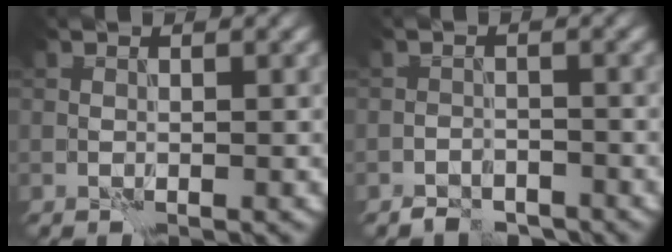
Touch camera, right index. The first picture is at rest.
{"total": 2.3, "force": [-2.1, 0.8, 0.1], "torque": [0.007, 0.003, -0.040]}